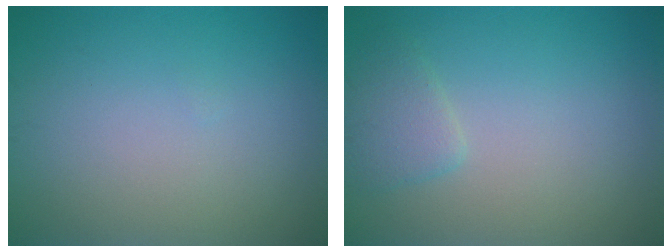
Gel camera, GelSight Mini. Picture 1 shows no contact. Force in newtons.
{"total": 1.9, "press": 1.9, "slide": 0.2}